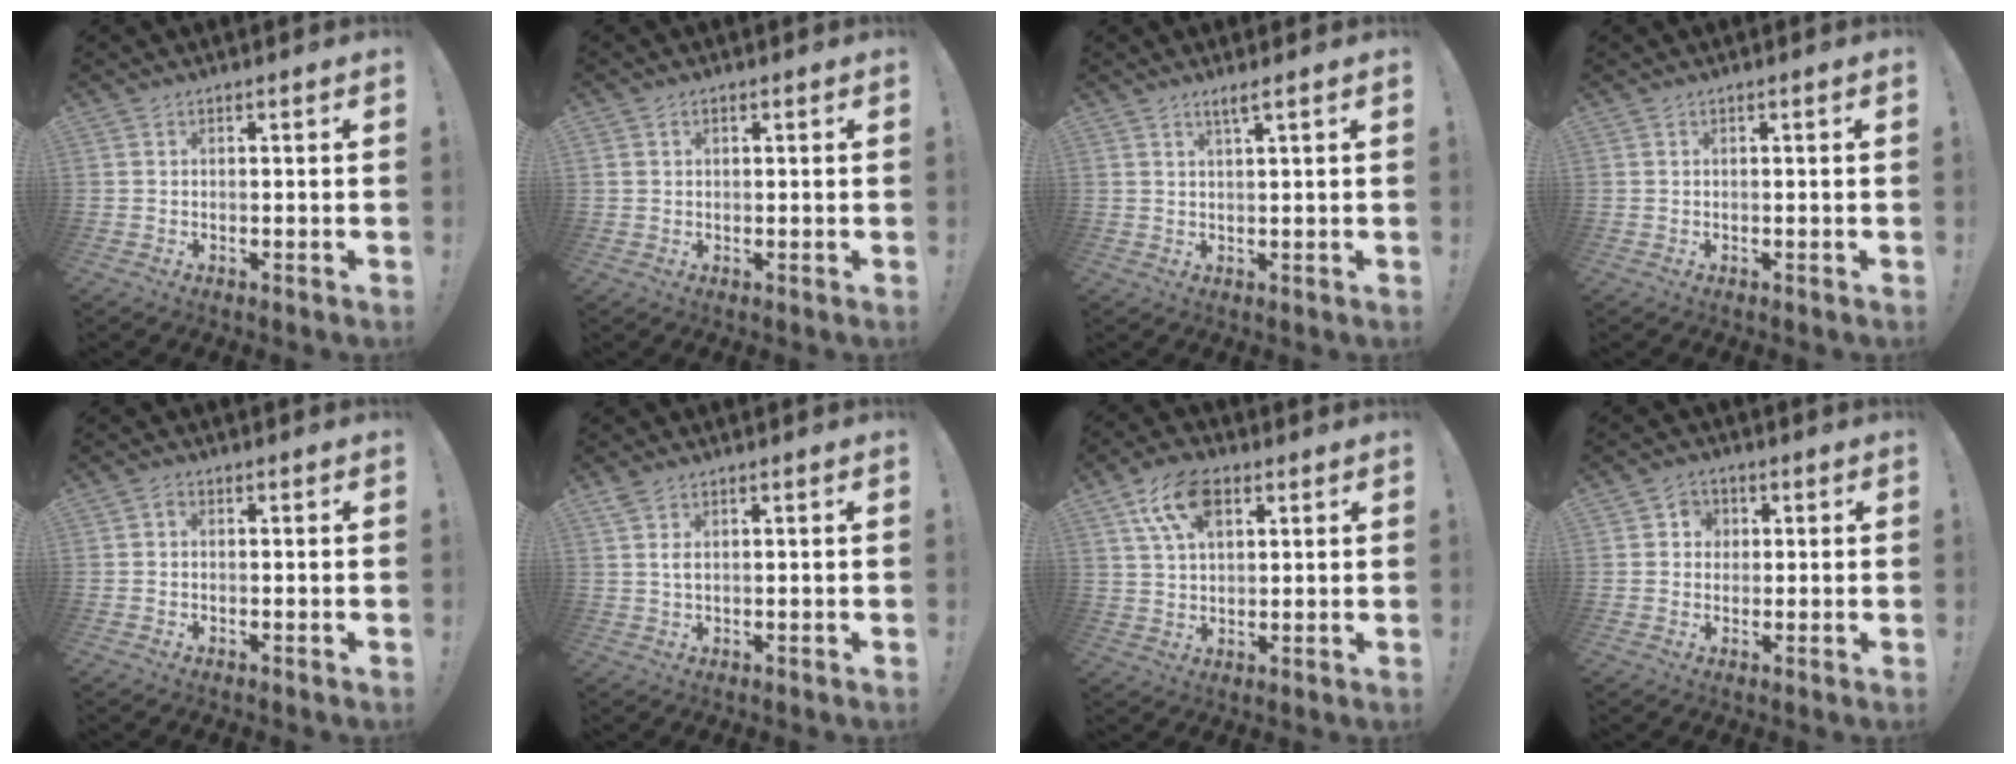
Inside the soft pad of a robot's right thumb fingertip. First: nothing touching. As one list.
[{"total": 1.0, "force": [0.4, 0.9, 0.3], "torque": [-0.007, 0.005, 0.008]}, {"total": 2.6, "force": [1.6, -0.1, 2.0], "torque": [-0.035, -0.006, 0.026]}, {"total": 0.5, "force": [0.0, -0.2, 0.4], "torque": [-0.009, 0.000, -0.001]}, {"total": 0.9, "force": [-0.5, 0.6, 0.5], "torque": [-0.013, 0.004, -0.009]}, {"total": 2.2, "force": [1.1, 0.9, 1.7], "torque": [-0.033, 0.001, 0.018]}, {"total": 11.9, "force": [5.5, 6.9, 7.9], "torque": [-0.144, -0.005, 0.102]}, {"total": 4.3, "force": [0.6, 4.1, 1.1], "torque": [-0.015, 0.006, 0.011]}]